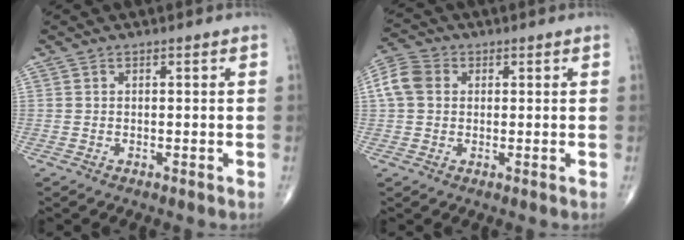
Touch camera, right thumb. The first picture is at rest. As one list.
[{"total": 6.3, "force": [1.1, 5.0, 3.6], "torque": [-0.075, 0.017, 0.015]}]